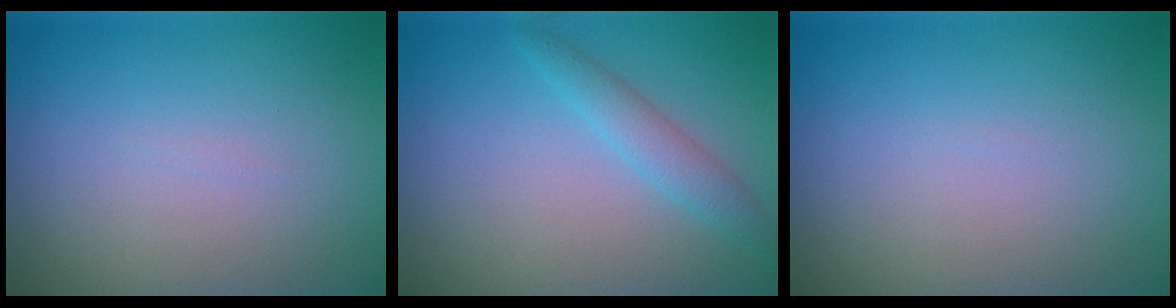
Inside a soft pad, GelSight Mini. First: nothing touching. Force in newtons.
{"total": 2.2, "press": 2.2, "slide": 0.1}
{"total": 0.0}